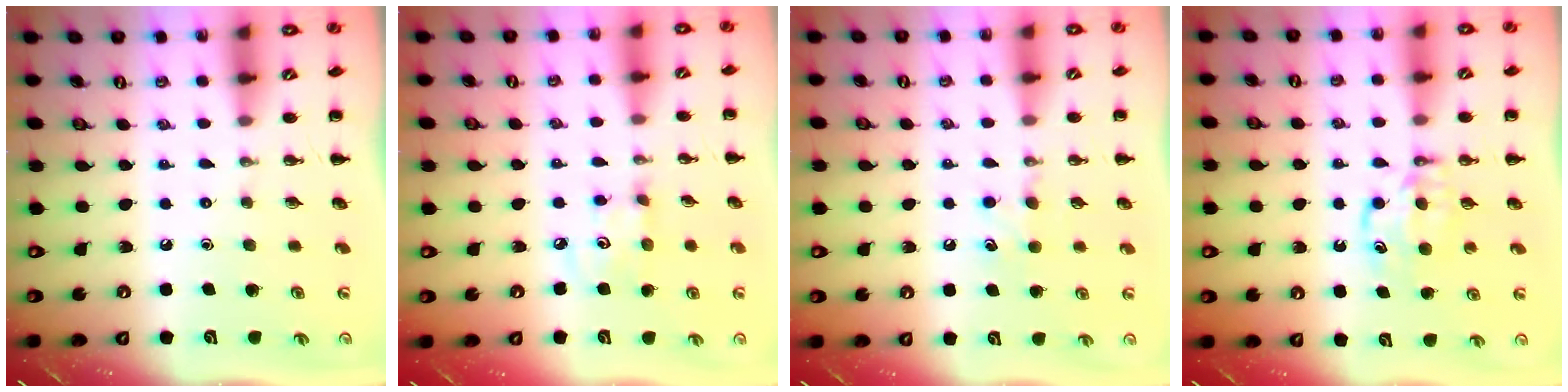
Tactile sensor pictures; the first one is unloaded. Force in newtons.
{"total": 3.5, "press": 3.5, "slide": 0.7}
{"total": 6.1, "press": 5.9, "slide": 1.7}
{"total": 6.2, "press": 6.2, "slide": 0.7}